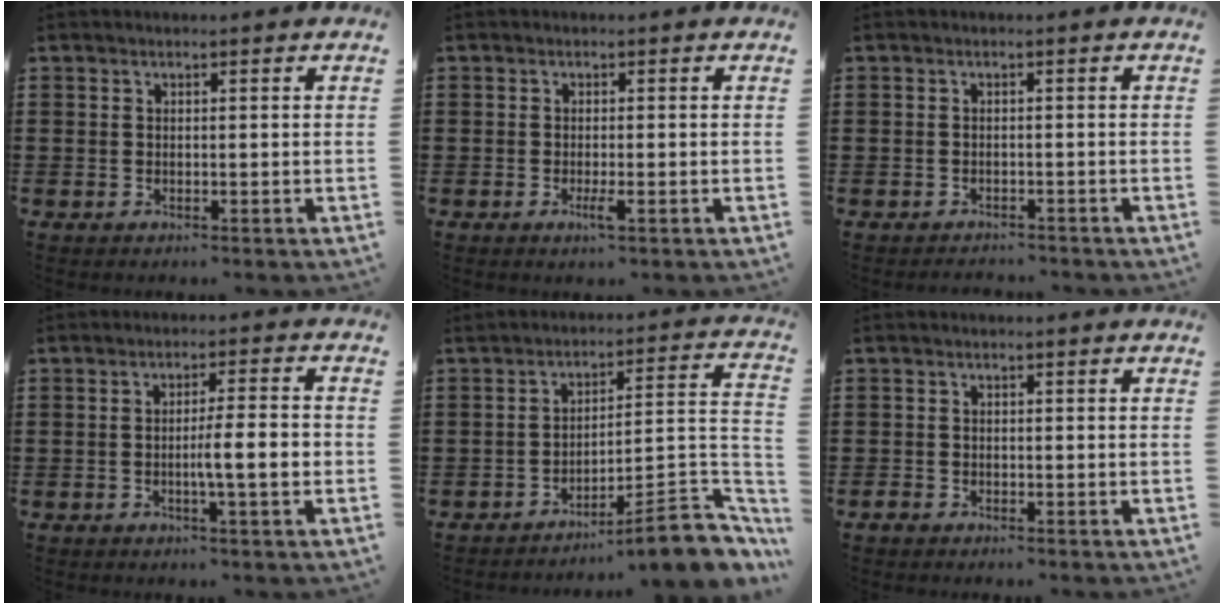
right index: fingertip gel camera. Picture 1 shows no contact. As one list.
[{"total": 2.1, "force": [-0.9, 0.3, 1.9], "torque": [-0.040, -0.004, -0.018]}, {"total": 1.4, "force": [-1.4, 0.3, -0.3], "torque": [0.001, 0.005, -0.034]}, {"total": 5.5, "force": [-1.1, 0.4, 5.4], "torque": [-0.092, -0.003, -0.021]}, {"total": 8.0, "force": [-5.8, 1.2, 5.5], "torque": [-0.074, -0.003, -0.113]}, {"total": 1.0, "force": [-0.8, 0.6, 0.2], "torque": [-0.006, -0.001, -0.017]}]